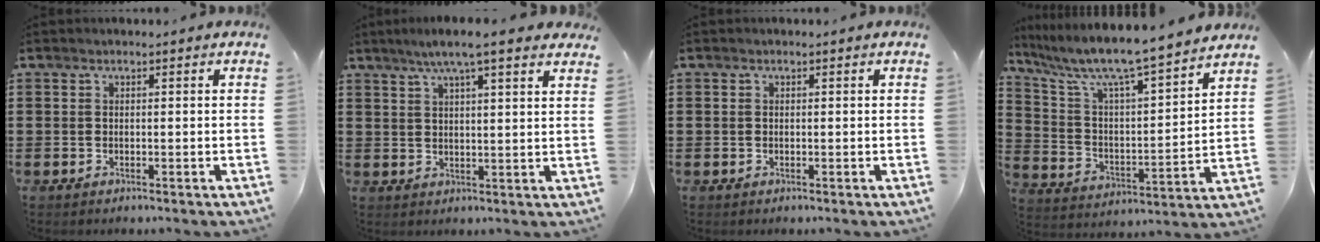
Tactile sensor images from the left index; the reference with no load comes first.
{"total": 6.1, "force": [4.6, 0.3, 4.0], "torque": [-0.087, -0.002, 0.079]}
{"total": 0.0}
{"total": 8.0, "force": [7.0, 0.1, 4.0], "torque": [-0.110, -0.057, 0.110]}